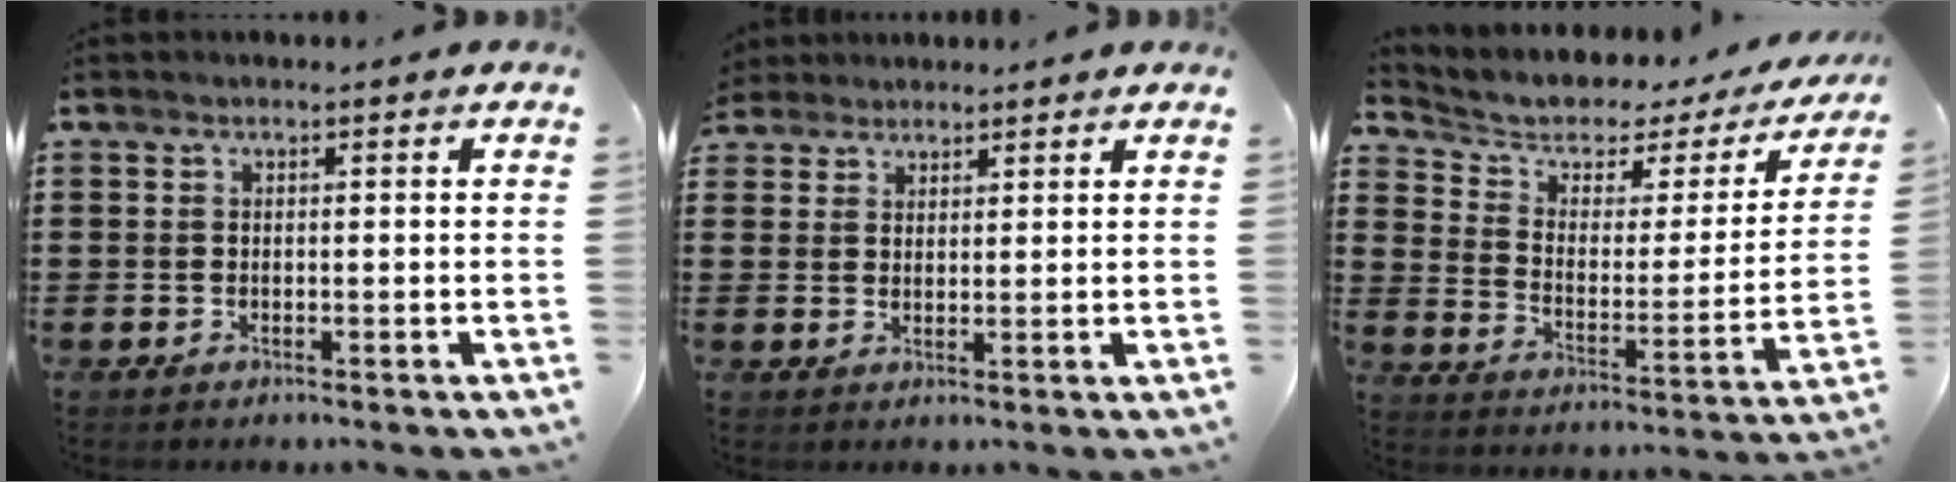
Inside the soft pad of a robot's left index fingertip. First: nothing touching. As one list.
[{"total": 2.6, "force": [2.5, 0.9, 0.0], "torque": [-0.010, 0.003, 0.048]}, {"total": 3.9, "force": [2.6, 2.4, 1.7], "torque": [-0.055, -0.021, 0.037]}]